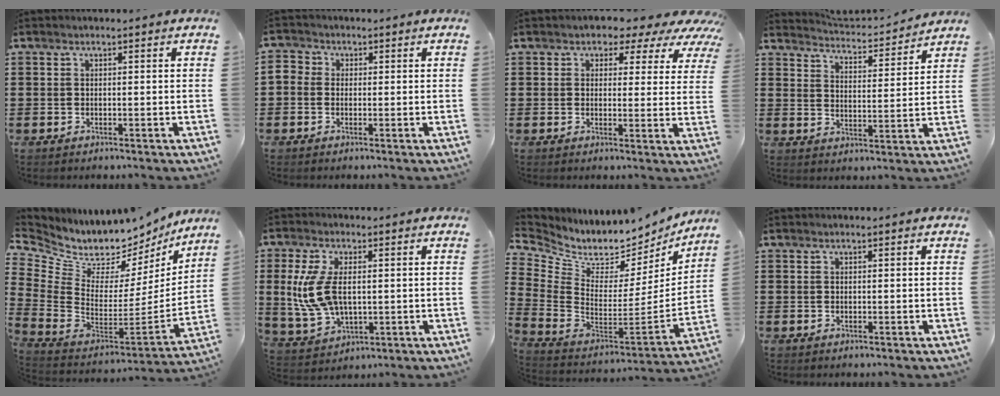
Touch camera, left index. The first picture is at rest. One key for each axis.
{"total": 1.8, "fx": -0.7, "fy": 1.6, "fz": 0.4, "tx": -0.013, "ty": 0.008, "tz": -0.017}
{"total": 3.4, "fx": 2.6, "fy": 2.0, "fz": 1.0, "tx": -0.024, "ty": -0.017, "tz": 0.037}
{"total": 3.7, "fx": 3.7, "fy": -0.2, "fz": 0.1, "tx": -0.025, "ty": -0.033, "tz": 0.059}
{"total": 6.1, "fx": 5.1, "fy": 3.2, "fz": 1.0, "tx": -0.064, "ty": -0.062, "tz": 0.087}
{"total": 9.0, "fx": 0.7, "fy": 5.0, "fz": 7.5, "tx": -0.184, "ty": 0.003, "tz": 0.006}
{"total": 5.1, "fx": 4.5, "fy": 2.0, "fz": 1.1, "tx": -0.061, "ty": -0.063, "tz": 0.073}
{"total": 0.0}